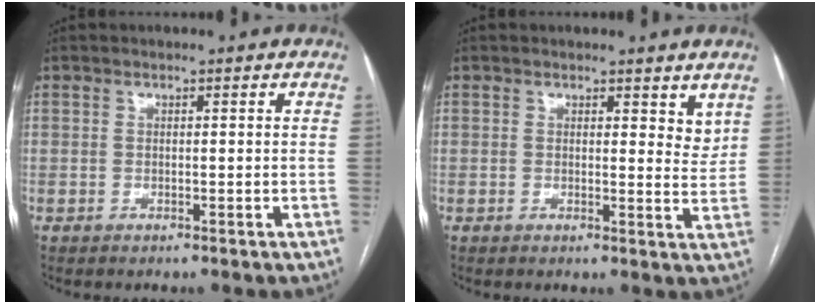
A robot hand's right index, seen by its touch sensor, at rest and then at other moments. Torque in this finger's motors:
{"motor_torque": [-0.14, 0.21, 0.08, 0.00]}